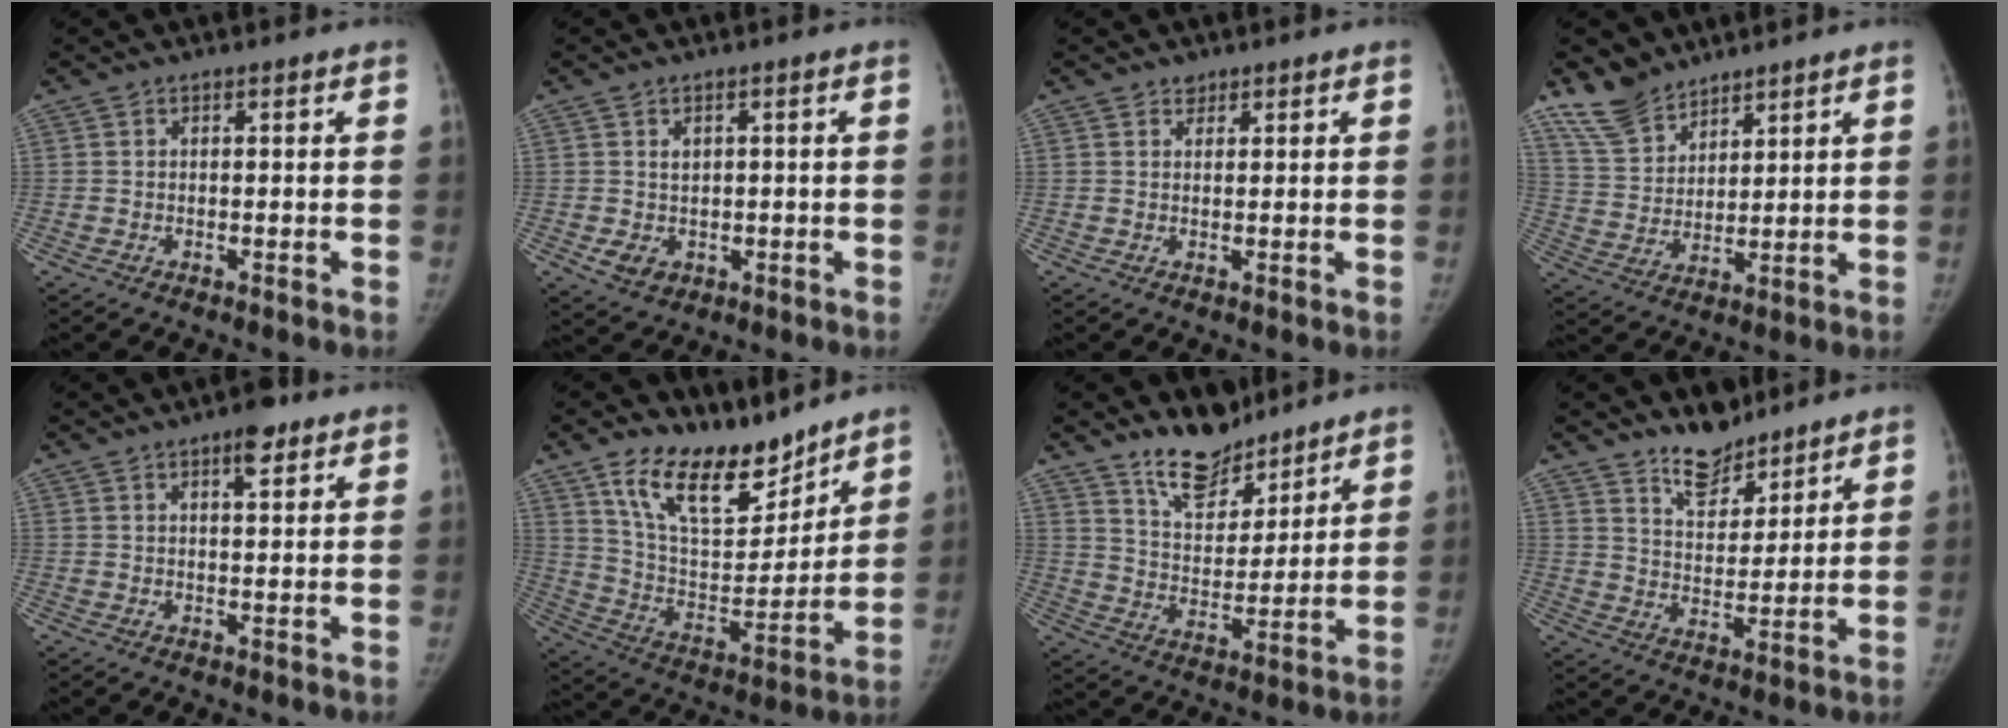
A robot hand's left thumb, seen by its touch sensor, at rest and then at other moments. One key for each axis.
{"total": 4.4, "fx": -0.1, "fy": 3.7, "fz": 2.4, "tx": -0.024, "ty": -0.004, "tz": 0.012}
{"total": 1.3, "fx": 1.0, "fy": 0.9, "fz": 0.1, "tx": 0.010, "ty": -0.006, "tz": 0.011}
{"total": 9.0, "fx": 7.5, "fy": 4.4, "fz": 2.4, "tx": -0.035, "ty": -0.039, "tz": 0.162}
{"total": 4.7, "fx": 2.8, "fy": 1.7, "fz": 3.4, "tx": -0.039, "ty": -0.012, "tz": 0.038}
{"total": 18.1, "fx": 13.6, "fy": 8.1, "fz": 8.9, "tx": -0.104, "ty": -0.084, "tz": 0.243}
{"total": 11.8, "fx": 9.8, "fy": 5.3, "fz": 4.1, "tx": -0.037, "ty": -0.073, "tz": 0.179}
{"total": 8.9, "fx": 7.4, "fy": 4.0, "fz": 3.0, "tx": -0.023, "ty": -0.060, "tz": 0.133}